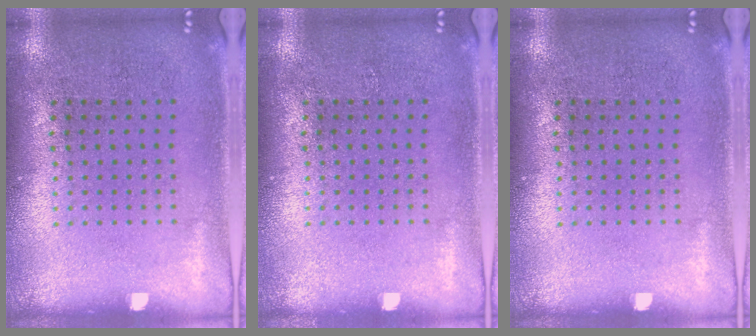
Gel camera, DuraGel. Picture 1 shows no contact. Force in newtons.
{"total": 0.0}
{"total": 0.0}